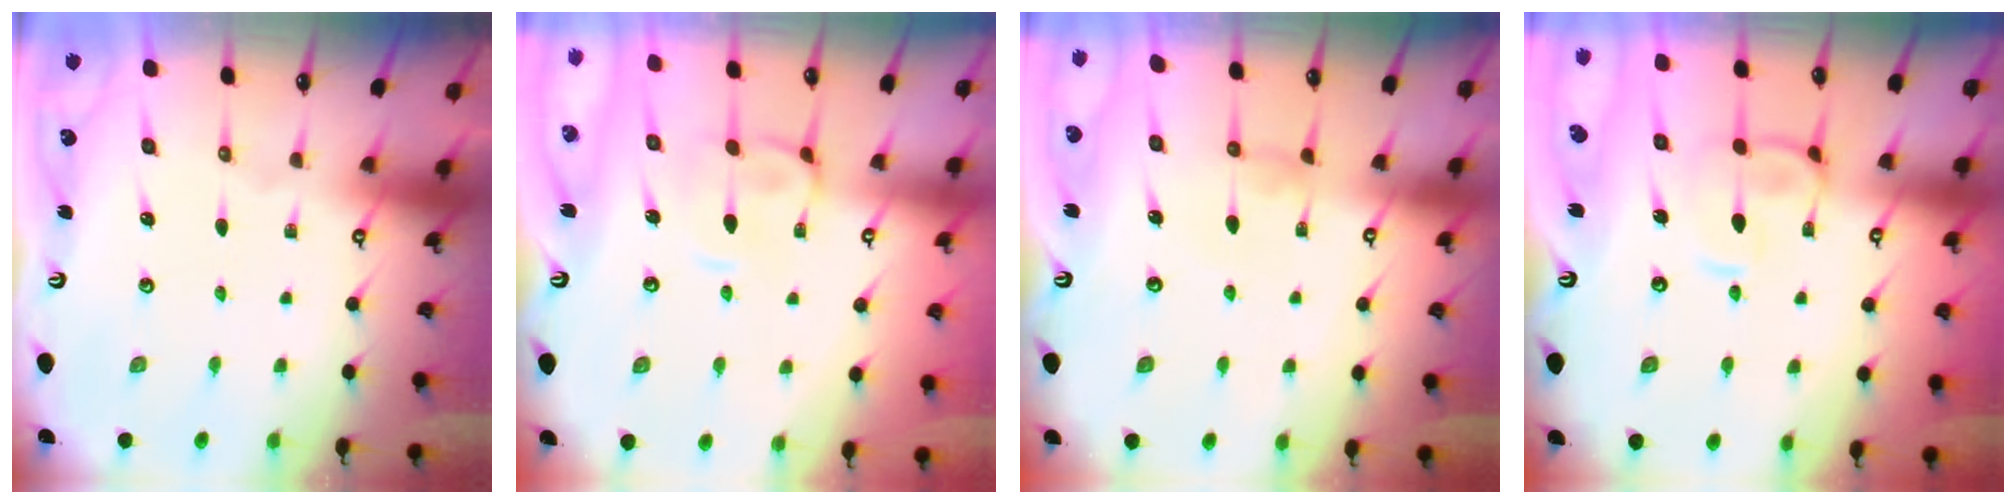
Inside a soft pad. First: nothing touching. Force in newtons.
{"total": 1.4, "press": 1.1, "slide": 0.9}
{"total": 1.0, "press": 0.8, "slide": 0.5}
{"total": 3.3, "press": 3.2, "slide": 0.9}